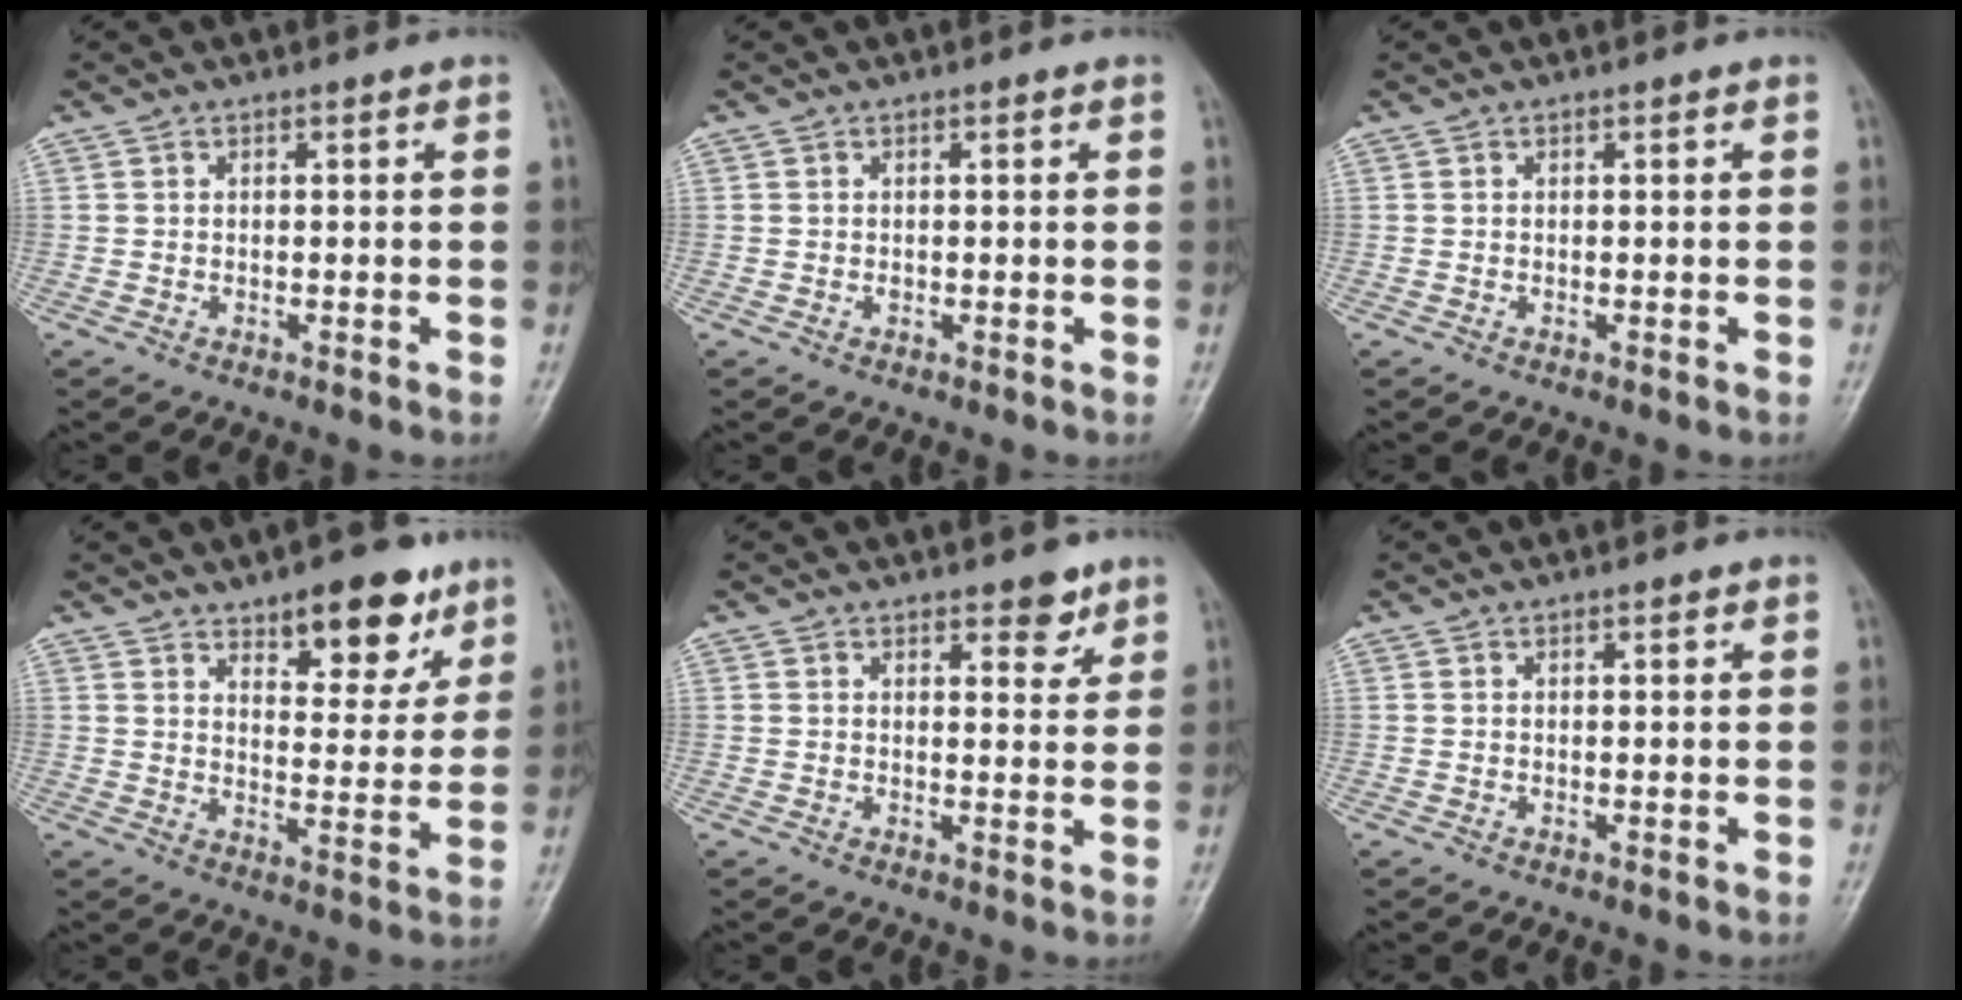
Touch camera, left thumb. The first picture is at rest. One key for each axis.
{"total": 0.6, "fx": 0.1, "fy": 0.4, "fz": 0.4, "tx": -0.003, "ty": 0.000, "tz": 0.002}
{"total": 0.0}
{"total": 12.0, "fx": 7.7, "fy": 5.2, "fz": 7.6, "tx": -0.066, "ty": -0.044, "tz": 0.112}
{"total": 4.1, "fx": 2.8, "fy": 1.8, "fz": 2.3, "tx": -0.009, "ty": -0.017, "tz": 0.037}
{"total": 0.7, "fx": 0.4, "fy": 0.3, "fz": 0.5, "tx": -0.007, "ty": -0.001, "tz": 0.006}